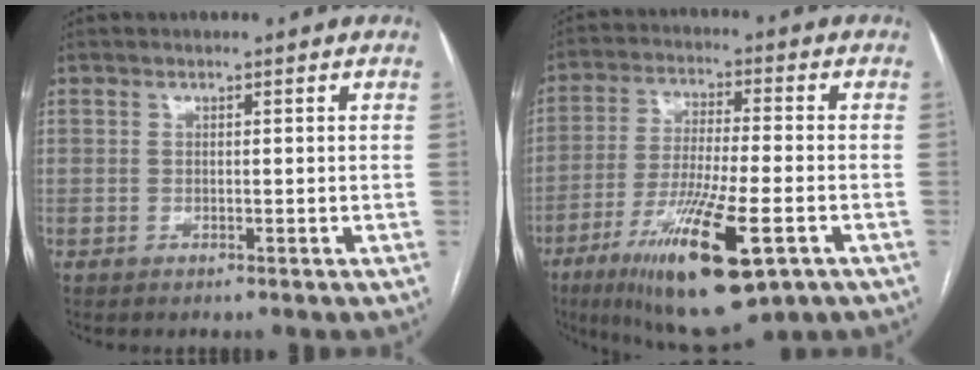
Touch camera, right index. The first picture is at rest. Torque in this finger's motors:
{"motor_torque": [1.54, -0.60, 1.05, 0.21]}